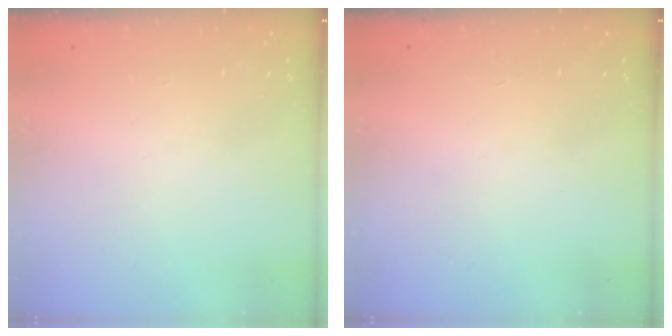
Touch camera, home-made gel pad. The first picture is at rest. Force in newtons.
{"total": 0.0}